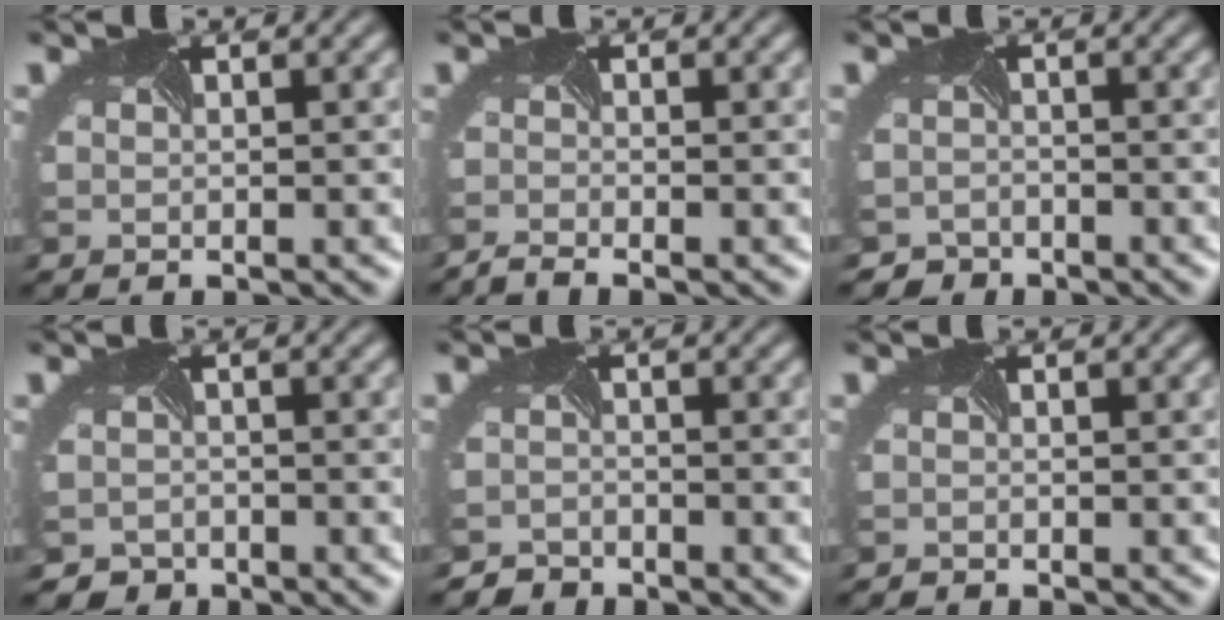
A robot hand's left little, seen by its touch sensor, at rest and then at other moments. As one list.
[{"total": 2.1, "force": [-2.1, -0.5, -0.1], "torque": [-0.009, -0.008, -0.044]}, {"total": 2.9, "force": [-2.7, 1.0, -0.7], "torque": [0.011, -0.012, -0.048]}, {"total": 2.8, "force": [-2.4, 1.5, -0.3], "torque": [0.011, -0.003, -0.040]}, {"total": 3.0, "force": [-2.8, 0.5, -0.8], "torque": [0.010, -0.009, -0.055]}, {"total": 1.2, "force": [-1.1, 0.0, -0.4], "torque": [0.004, -0.009, -0.024]}]